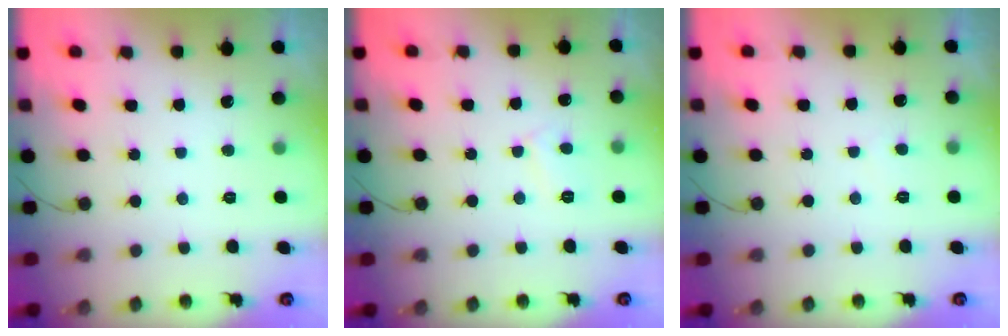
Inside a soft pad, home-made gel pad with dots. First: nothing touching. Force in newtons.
{"total": 4.2, "press": 4.1, "slide": 0.4}
{"total": 2.9, "press": 2.9, "slide": 0.3}